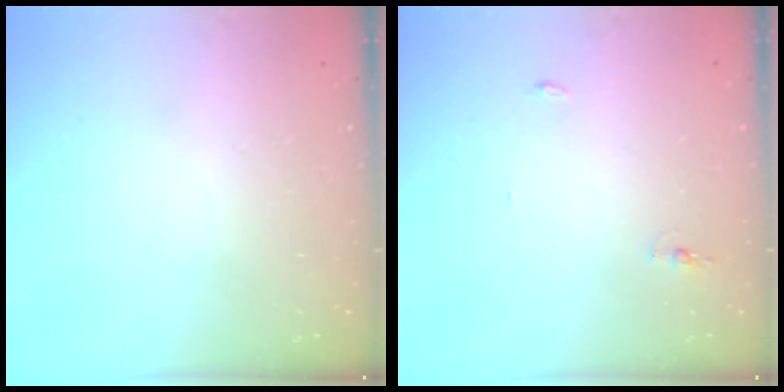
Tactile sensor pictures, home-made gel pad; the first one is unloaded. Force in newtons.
{"total": 7.7, "press": 4.4, "slide": 6.4}